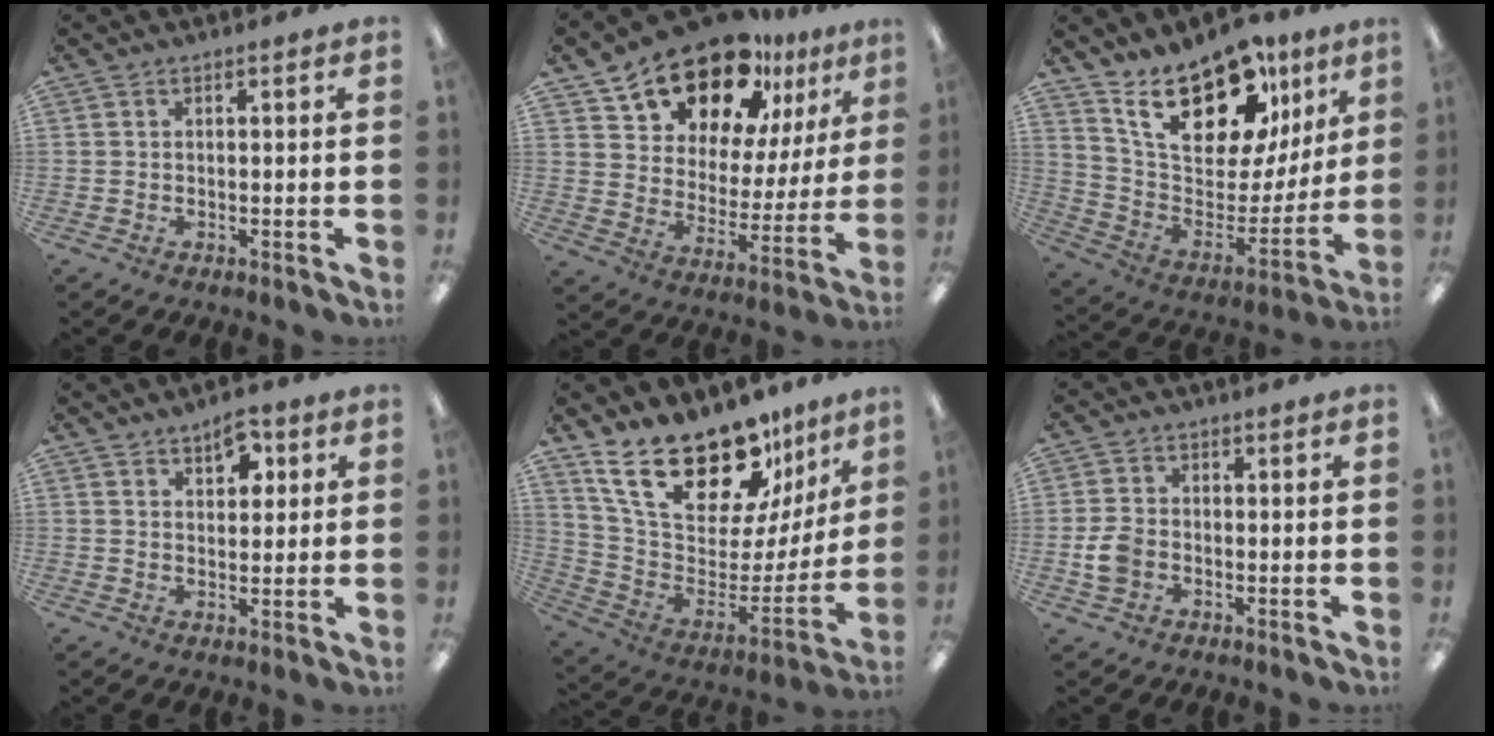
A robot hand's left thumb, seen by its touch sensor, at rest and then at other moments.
{"total": 18.6, "force": [14.9, 8.5, 7.2], "torque": [-0.136, -0.106, 0.266]}
{"total": 22.9, "force": [15.7, 10.7, 12.8], "torque": [-0.209, -0.100, 0.278]}
{"total": 5.6, "force": [3.7, 3.2, 2.8], "torque": [-0.014, -0.019, 0.058]}
{"total": 25.1, "force": [18.0, 11.2, 13.3], "torque": [-0.218, -0.123, 0.325]}
{"total": 5.4, "force": [-1.1, 4.2, 3.1], "torque": [-0.058, 0.004, -0.022]}